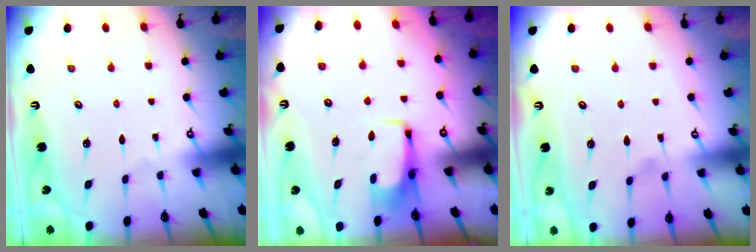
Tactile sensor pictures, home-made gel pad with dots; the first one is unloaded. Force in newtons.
{"total": 2.9, "press": 2.9, "slide": 0.4}
{"total": 2.7, "press": 2.5, "slide": 1.0}